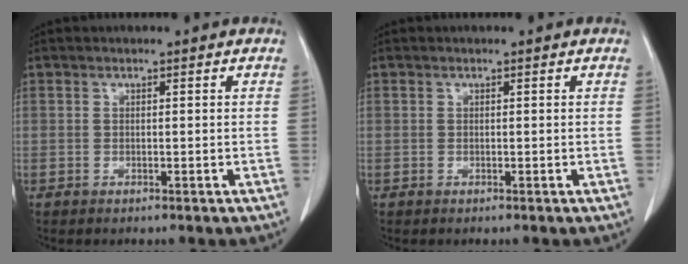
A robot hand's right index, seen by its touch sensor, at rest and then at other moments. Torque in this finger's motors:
{"motor_torque": [0.00, 0.00, 0.00, 0.01]}